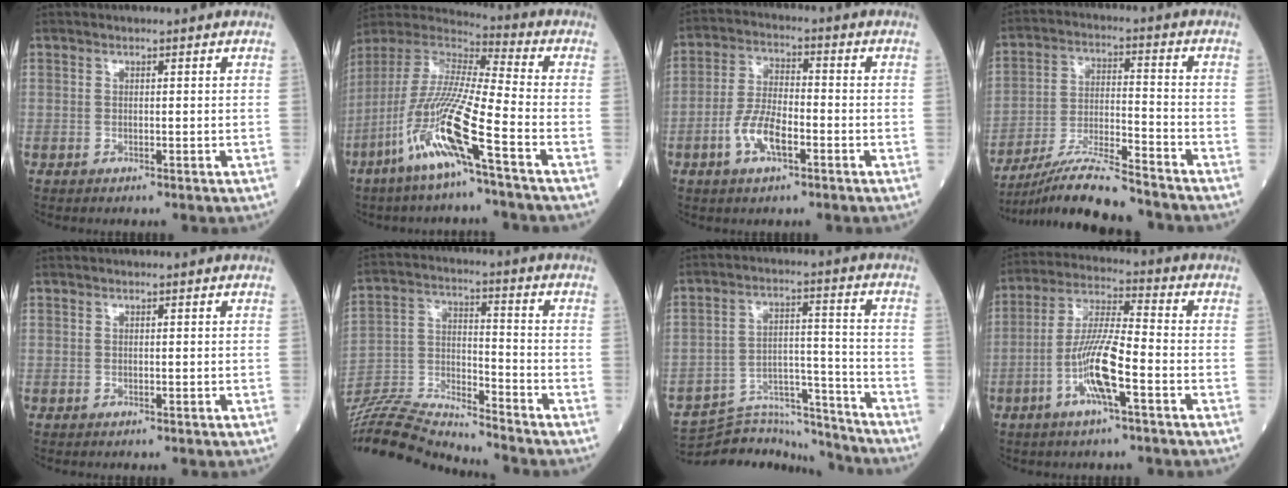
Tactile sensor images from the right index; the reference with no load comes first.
{"total": 16.2, "force": [-7.8, 0.0, 14.2], "torque": [-0.302, -0.026, -0.159]}
{"total": 7.3, "force": [-3.1, 2.7, 6.1], "torque": [-0.128, 0.004, -0.060]}
{"total": 13.0, "force": [-11.6, -0.1, 5.9], "torque": [-0.103, -0.010, -0.206]}
{"total": 0.0}
{"total": 17.3, "force": [-16.6, -0.3, 4.7], "torque": [-0.095, 0.008, -0.297]}
{"total": 14.3, "force": [-14.2, 1.2, 1.2], "torque": [-0.015, 0.042, -0.224]}
{"total": 10.1, "force": [-3.8, 1.0, 9.3], "torque": [-0.187, 0.001, -0.075]}